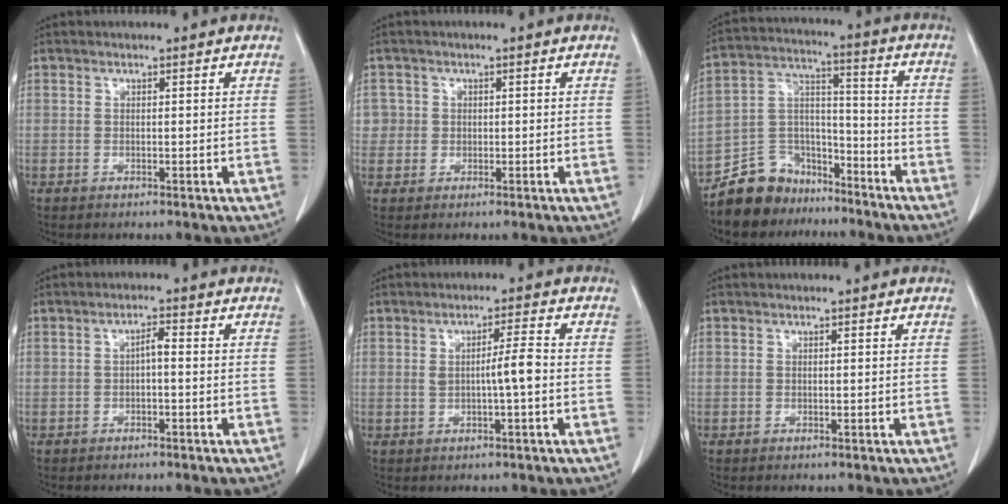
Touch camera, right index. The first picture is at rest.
{"total": 2.4, "force": [0.2, 2.4, -0.2], "torque": [0.025, 0.010, 0.003]}
{"total": 10.7, "force": [-8.6, 6.2, 1.3], "torque": [-0.027, 0.053, -0.155]}
{"total": 1.8, "force": [-0.3, 0.4, 1.7], "torque": [-0.029, 0.005, -0.006]}
{"total": 3.9, "force": [-0.2, 0.0, 3.9], "torque": [-0.063, 0.004, -0.001]}
{"total": 0.0}